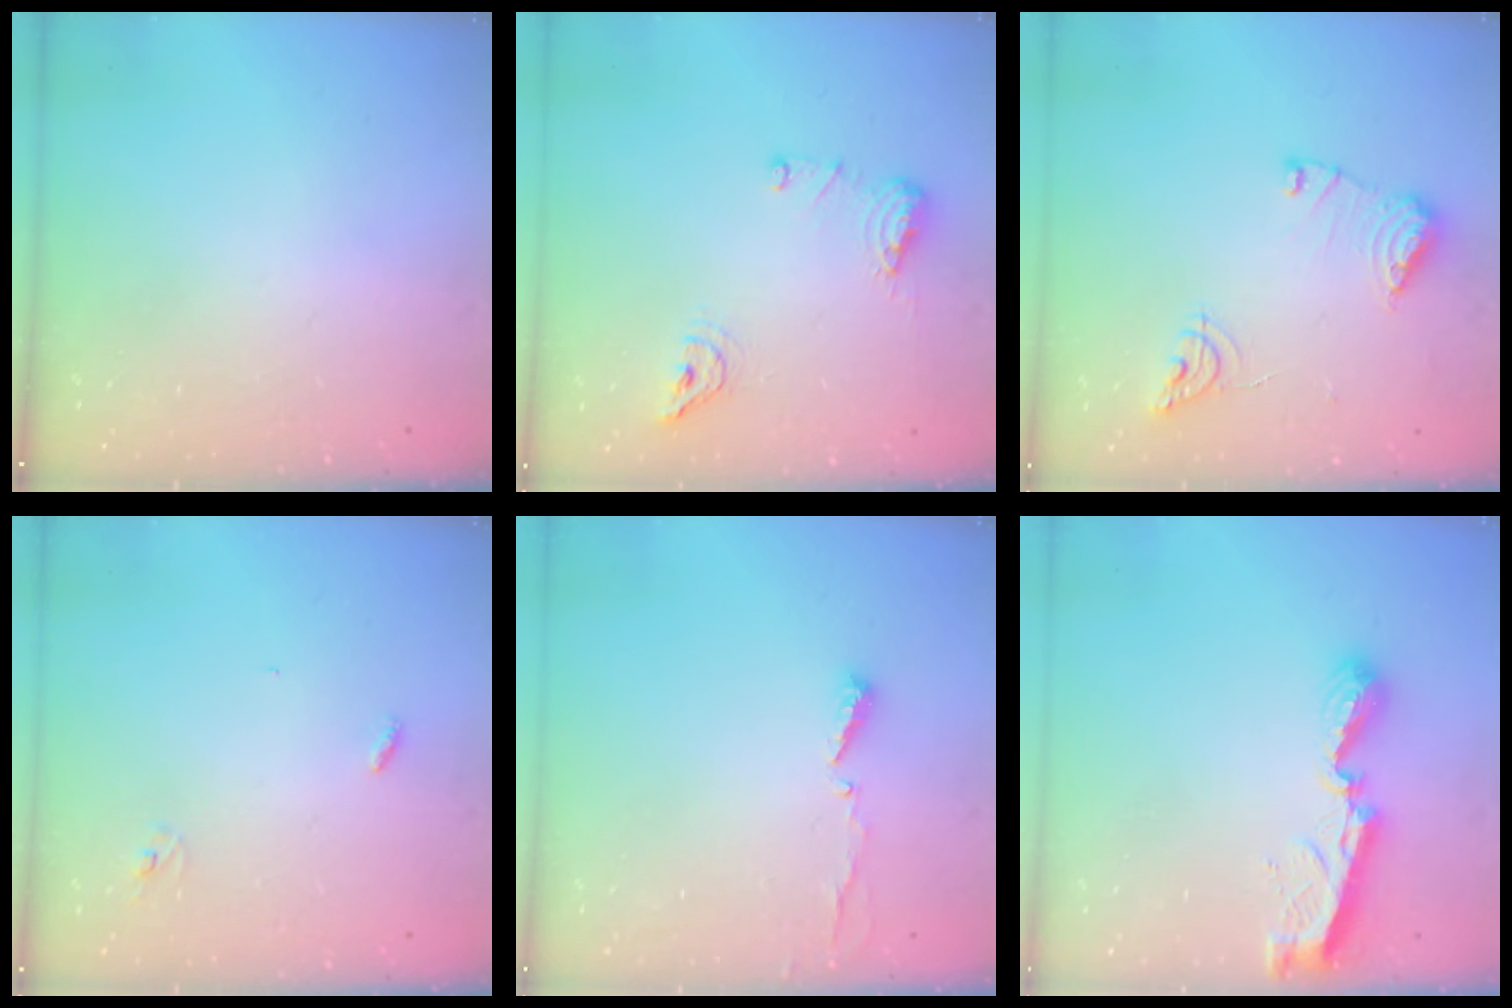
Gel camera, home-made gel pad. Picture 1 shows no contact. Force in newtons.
{"total": 8.9, "press": 8.8, "slide": 1.4}
{"total": 11.5, "press": 11.4, "slide": 1.0}
{"total": 2.8, "press": 2.8, "slide": 0.3}
{"total": 4.8, "press": 4.8, "slide": 0.3}
{"total": 9.2, "press": 9.2, "slide": 0.6}